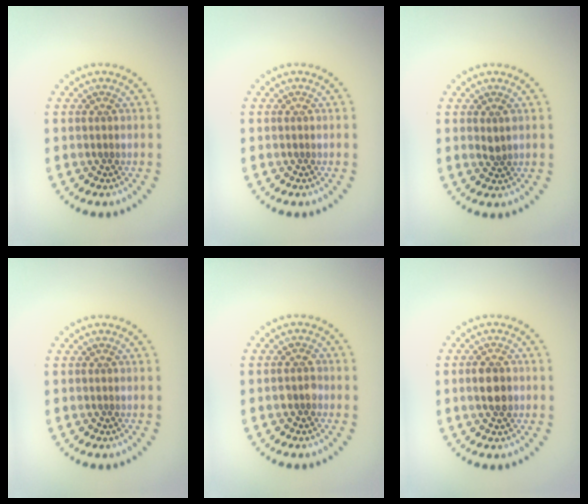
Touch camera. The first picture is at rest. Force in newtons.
{"total": 0.0}
{"total": 0.9, "press": 0.8, "slide": 0.2}
{"total": 0.0}
{"total": 1.5, "press": 1.5, "slide": 0.3}
{"total": 2.7, "press": 2.7, "slide": 0.2}